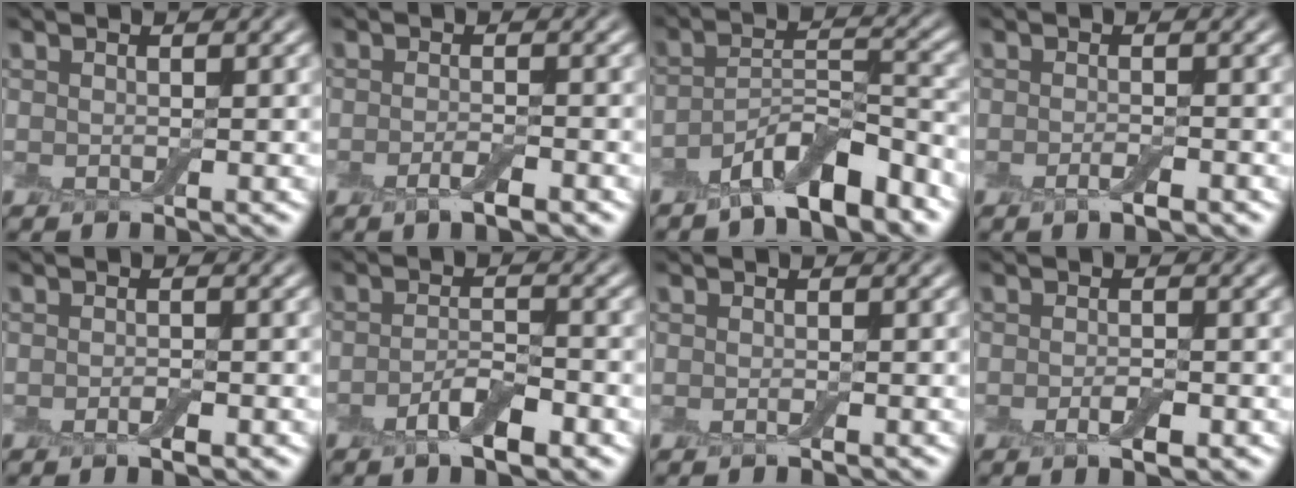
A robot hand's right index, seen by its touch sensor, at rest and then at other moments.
{"total": 2.1, "force": [-1.1, 0.4, 1.7], "torque": [-0.028, -0.002, -0.021]}
{"total": 6.3, "force": [-4.3, 2.0, 4.1], "torque": [-0.069, 0.002, -0.077]}
{"total": 1.5, "force": [-0.8, 0.3, 1.3], "torque": [-0.021, -0.004, -0.016]}
{"total": 1.4, "force": [-0.6, 0.3, 1.2], "torque": [-0.020, -0.004, -0.011]}
{"total": 3.7, "force": [-1.9, 1.1, 2.9], "torque": [-0.054, 0.002, -0.037]}
{"total": 0.5, "force": [-0.2, 0.0, 0.5], "torque": [-0.007, -0.002, -0.005]}
{"total": 2.1, "force": [-0.8, 0.6, 1.8], "torque": [-0.029, -0.004, -0.014]}